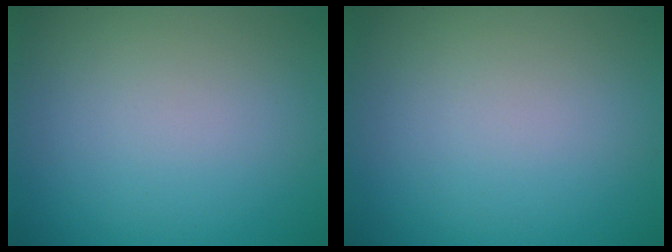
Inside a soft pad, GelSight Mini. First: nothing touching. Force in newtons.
{"total": 0.0}